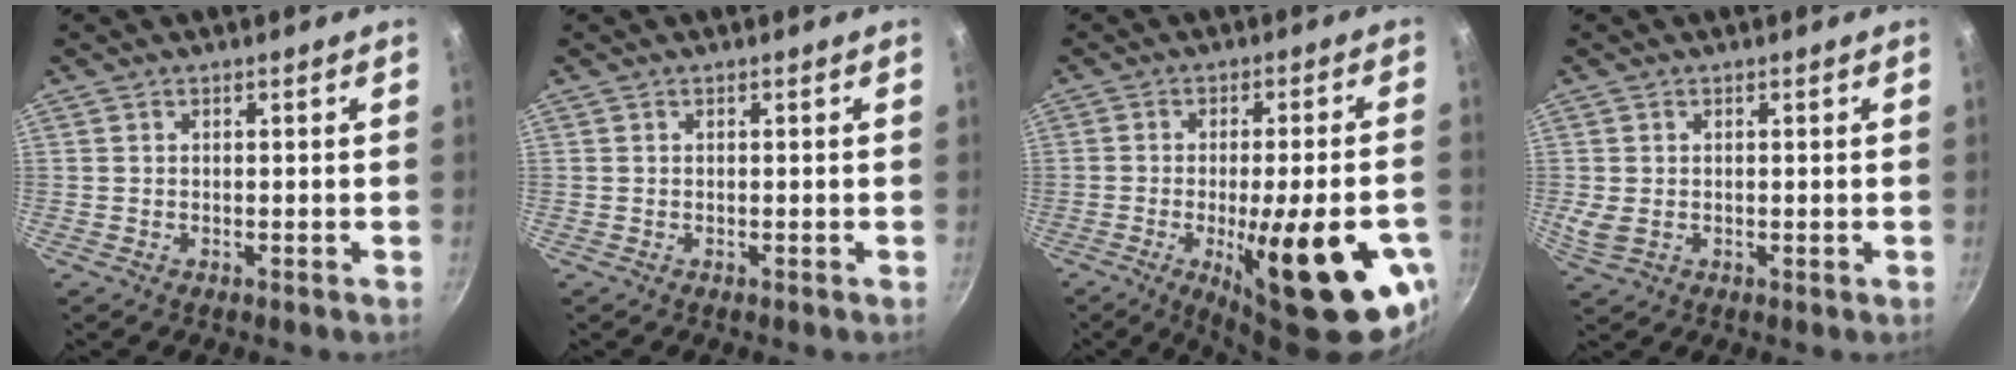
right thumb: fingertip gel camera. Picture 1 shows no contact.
{"total": 0.0}
{"total": 22.5, "force": [-7.5, 5.9, 20.4], "torque": [-0.257, 0.006, -0.092]}
{"total": 3.0, "force": [0.1, 2.1, 2.2], "torque": [-0.042, -0.003, 0.008]}